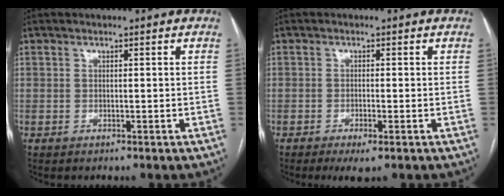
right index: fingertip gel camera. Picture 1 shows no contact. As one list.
[{"total": 3.0, "force": [-1.6, 0.5, 2.5], "torque": [-0.043, -0.006, -0.023]}]